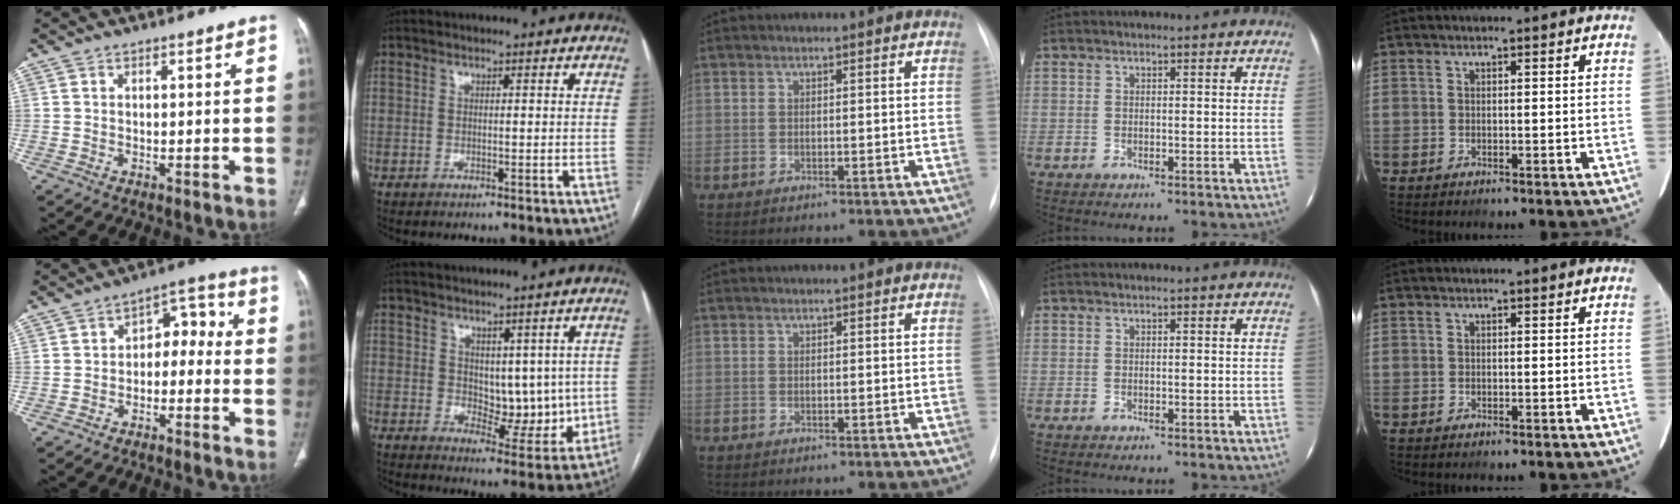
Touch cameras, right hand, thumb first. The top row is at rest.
{"thumb": {"total": 7.4, "force": [-1.7, 5.0, 5.1], "torque": [-0.041, 0.048, -0.038]}, "index": {"total": 5.0, "force": [0.6, 3.1, 3.9], "torque": [-0.041, -0.005, 0.018]}}